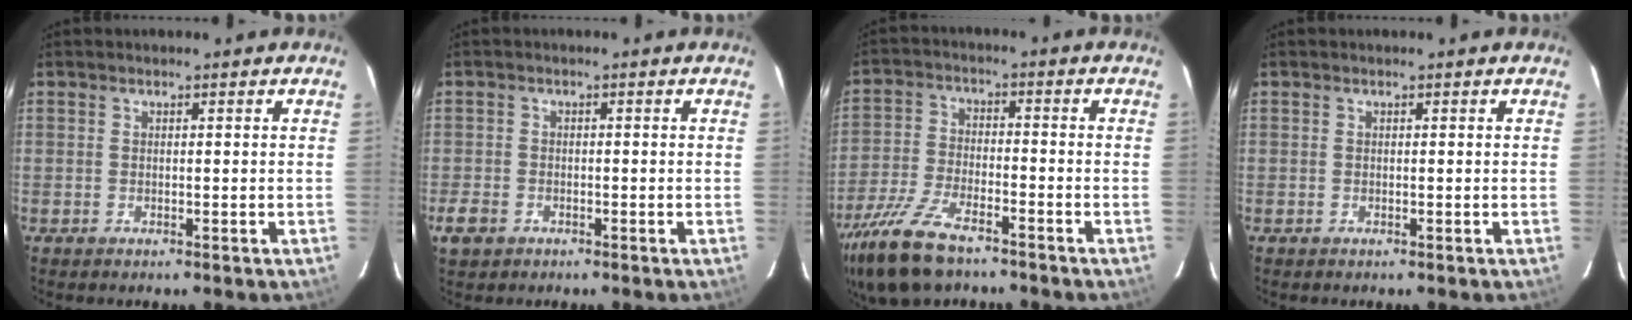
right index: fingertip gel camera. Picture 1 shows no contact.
{"total": 3.6, "force": [-1.9, 2.8, 1.3], "torque": [-0.033, 0.001, -0.029]}
{"total": 14.5, "force": [-10.7, 5.2, 8.3], "torque": [-0.197, -0.030, -0.206]}
{"total": 0.0}